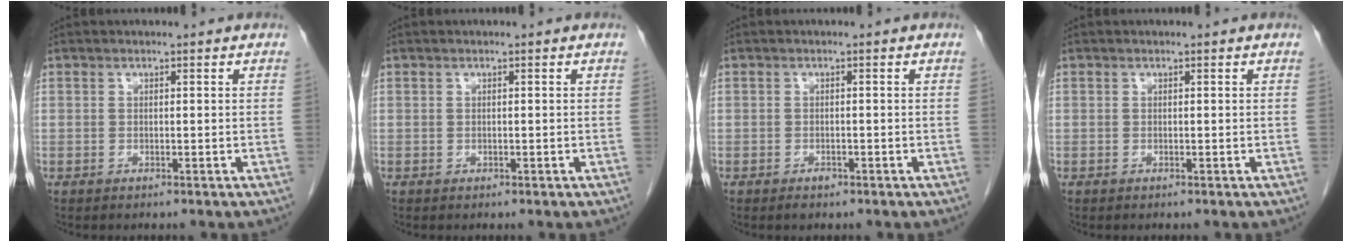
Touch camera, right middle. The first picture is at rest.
{"total": 0.0}
{"total": 1.1, "force": [-0.8, 0.5, 0.6], "torque": [-0.010, 0.000, -0.009]}
{"total": 0.0}